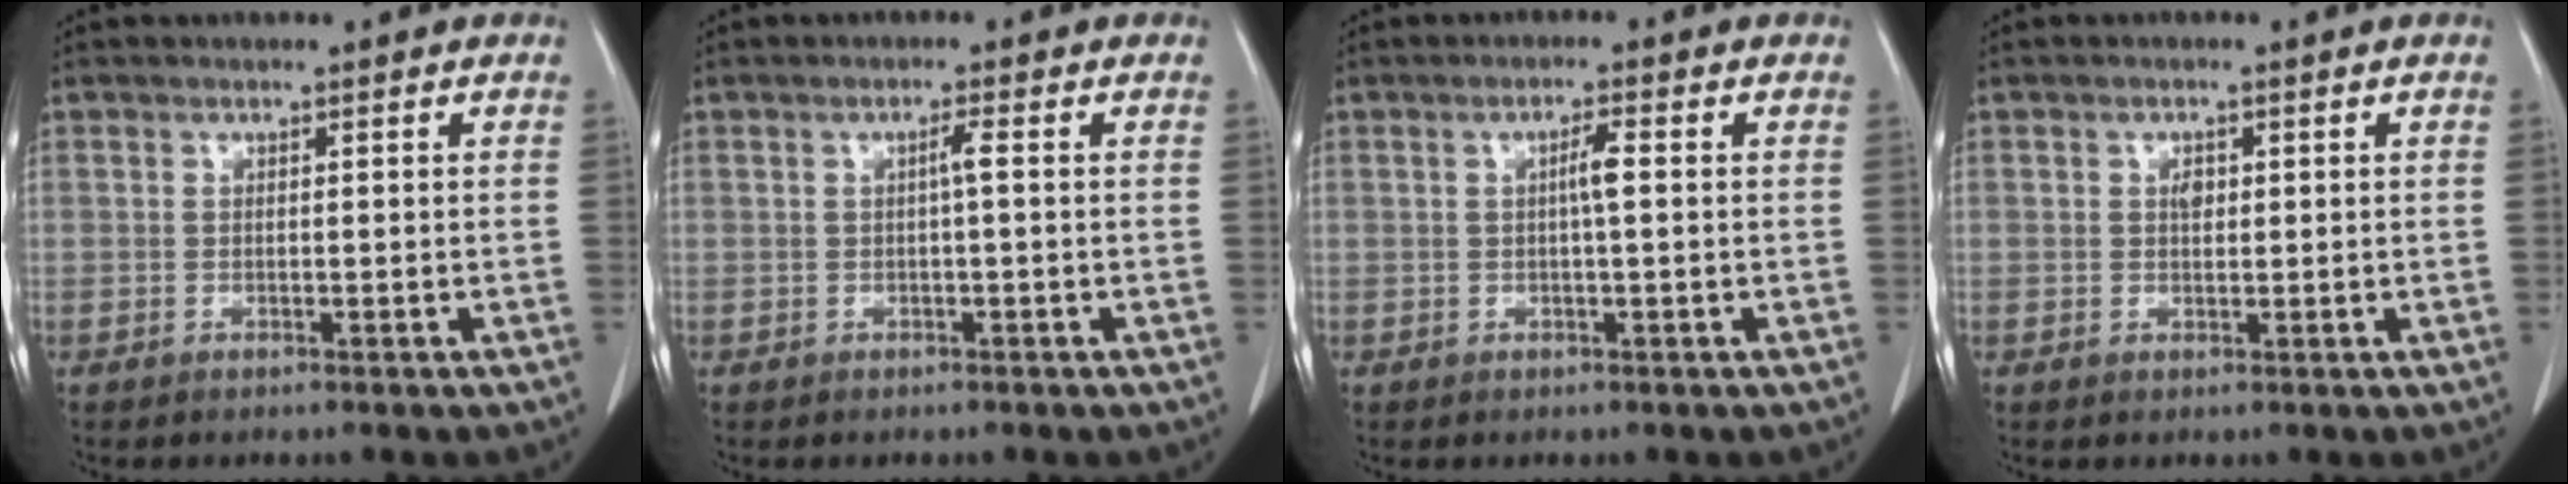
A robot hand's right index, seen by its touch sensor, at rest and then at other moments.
{"total": 1.3, "force": [0.0, -0.1, 1.3], "torque": [-0.025, 0.002, 0.000]}
{"total": 2.4, "force": [0.2, 0.1, 2.4], "torque": [-0.044, 0.002, 0.002]}
{"total": 1.5, "force": [0.4, 1.0, 1.1], "torque": [-0.017, 0.000, 0.007]}